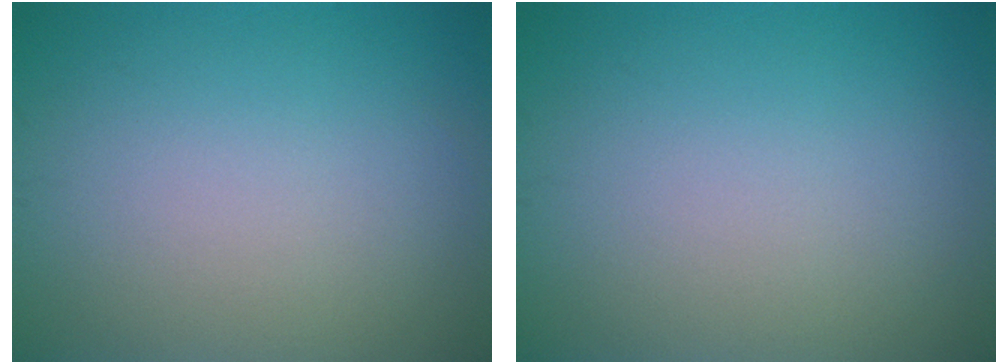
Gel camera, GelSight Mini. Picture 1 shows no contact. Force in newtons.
{"total": 0.0}